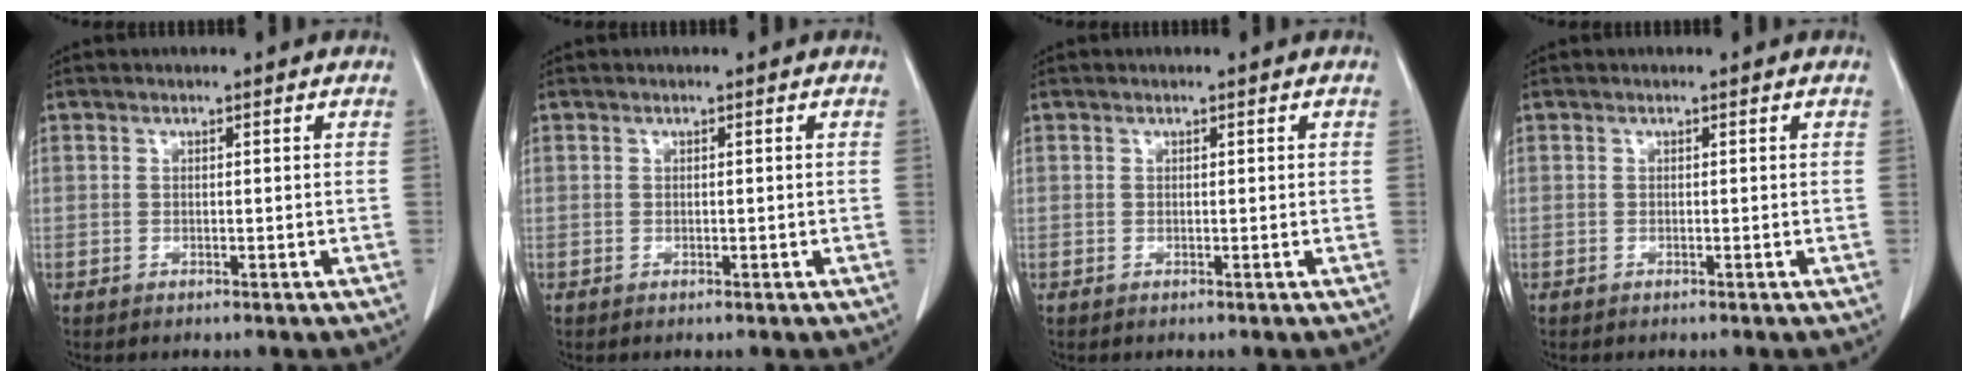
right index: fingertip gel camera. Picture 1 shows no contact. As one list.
[{"total": 0.0}, {"total": 0.0}, {"total": 0.0}]